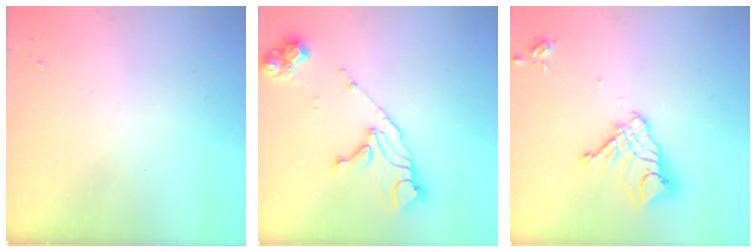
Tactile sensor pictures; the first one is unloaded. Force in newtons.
{"total": 14.7, "press": 14.6, "slide": 1.7}
{"total": 14.6, "press": 14.6, "slide": 1.5}